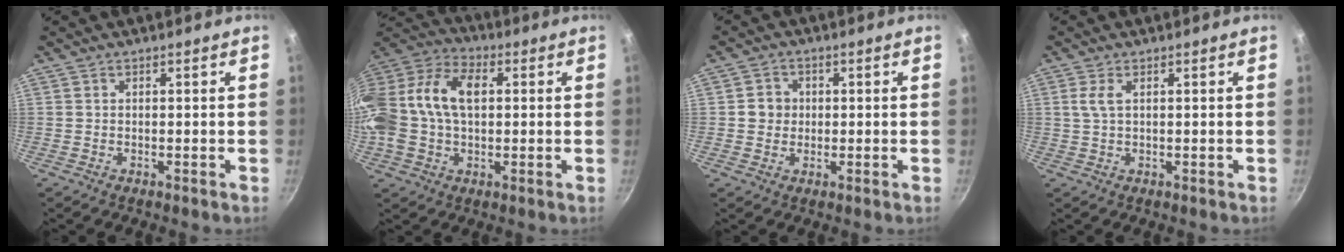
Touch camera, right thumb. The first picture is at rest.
{"total": 21.4, "force": [2.7, 13.8, 16.2], "torque": [-0.369, 0.039, 0.049]}
{"total": 3.8, "force": [0.2, 3.5, 1.4], "torque": [-0.003, 0.006, 0.000]}
{"total": 2.5, "force": [0.8, 1.1, 2.1], "torque": [-0.055, 0.007, 0.021]}